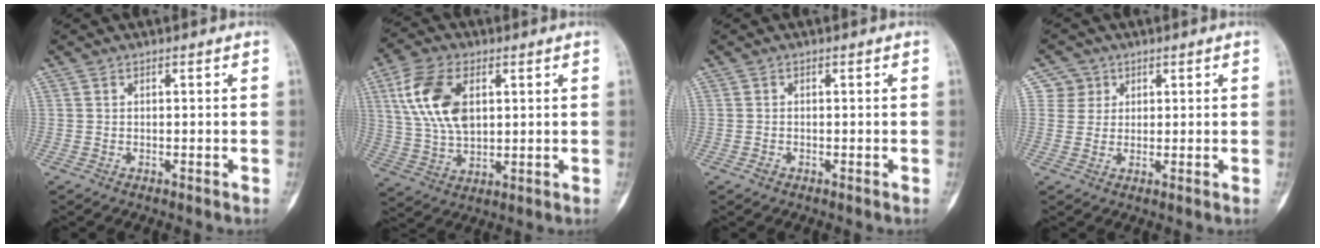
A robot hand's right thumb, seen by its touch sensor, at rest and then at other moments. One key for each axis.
{"total": 13.0, "fx": 3.9, "fy": 7.3, "fz": 10.0, "tx": -0.196, "ty": -0.006, "tz": 0.079}
{"total": 0.7, "fx": -0.4, "fy": 0.5, "fz": 0.3, "tx": -0.004, "ty": 0.001, "tz": -0.008}
{"total": 3.6, "fx": 1.5, "fy": 3.3, "fz": -0.3, "tx": 0.027, "ty": -0.001, "tz": 0.021}